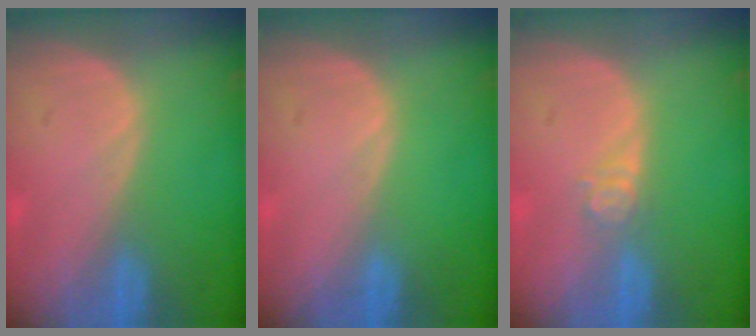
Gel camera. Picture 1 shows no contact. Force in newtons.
{"total": 0.0}
{"total": 2.7, "press": 2.2, "slide": 1.5}